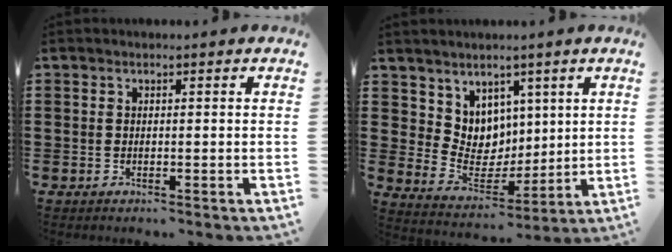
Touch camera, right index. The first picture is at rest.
{"total": 6.6, "force": [4.2, 5.2, -0.2], "torque": [-0.033, -0.035, 0.082]}